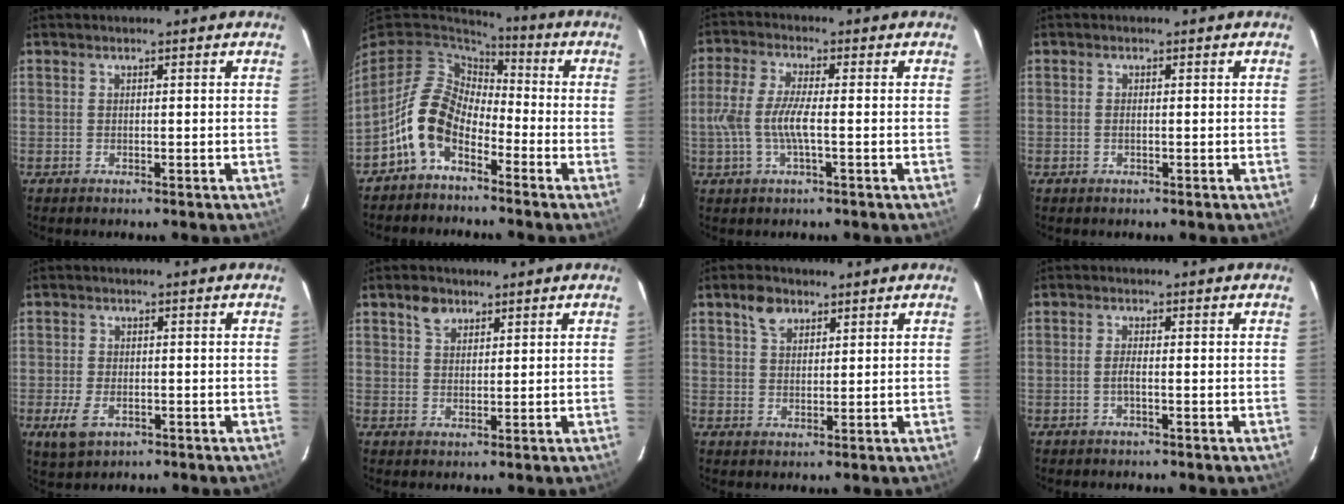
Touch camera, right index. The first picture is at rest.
{"total": 11.3, "force": [-5.4, 7.1, 7.0], "torque": [-0.143, 0.013, -0.113]}
{"total": 7.7, "force": [-1.2, 1.6, 7.4], "torque": [-0.157, -0.001, -0.025]}
{"total": 0.9, "force": [-0.1, 0.3, 0.9], "torque": [-0.019, 0.001, -0.003]}
{"total": 5.2, "force": [-2.3, 3.0, 3.5], "torque": [-0.084, -0.012, -0.038]}
{"total": 3.4, "force": [2.1, 2.2, 1.4], "torque": [-0.021, 0.010, 0.039]}
{"total": 4.1, "force": [2.5, 2.6, 2.0], "torque": [-0.033, 0.011, 0.047]}
{"total": 1.8, "force": [-0.5, 0.2, 1.7], "torque": [-0.035, 0.001, -0.011]}